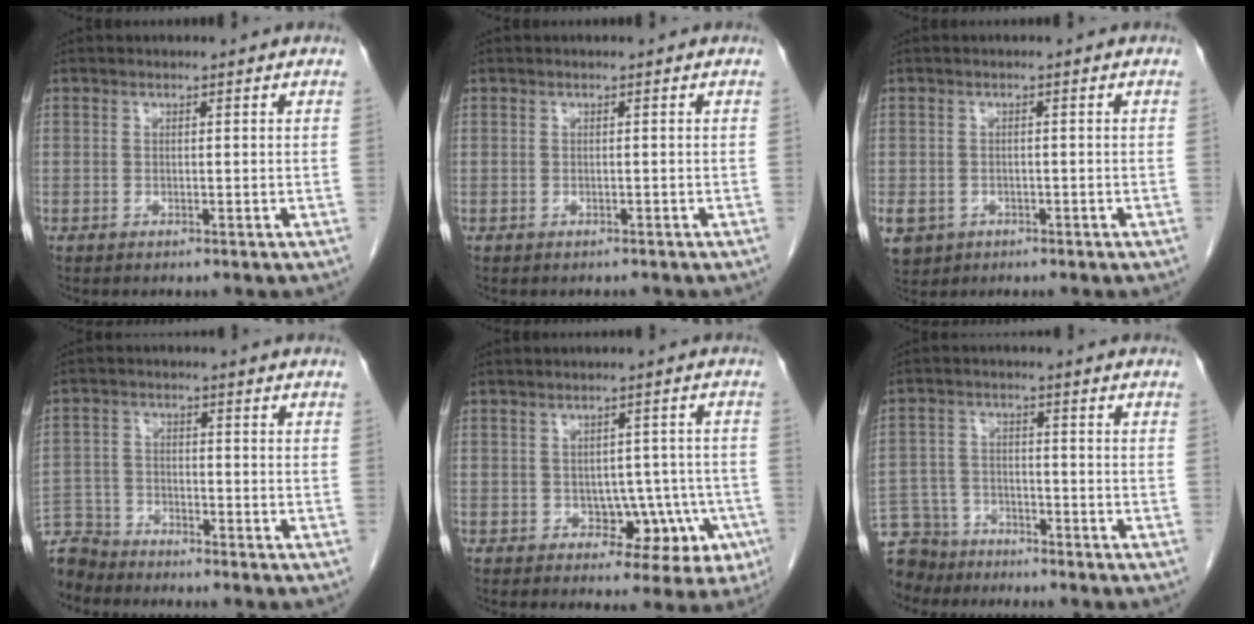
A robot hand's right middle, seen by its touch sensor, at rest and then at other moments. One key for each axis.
{"total": 0.9, "fx": -0.8, "fy": 0.4, "fz": 0.0, "tx": -0.012, "ty": -0.001, "tz": -0.012}
{"total": 10.0, "fx": -4.2, "fy": 8.4, "fz": 3.5, "tx": -0.110, "ty": -0.002, "tz": -0.056}
{"total": 7.5, "fx": -7.1, "fy": 2.3, "fz": -0.2, "tx": 0.000, "ty": 0.001, "tz": -0.142}
{"total": 6.9, "fx": -2.1, "fy": 4.7, "fz": 4.6, "tx": -0.041, "ty": 0.020, "tz": -0.016}
{"total": 11.1, "fx": -9.6, "fy": 5.4, "fz": 1.6, "tx": -0.048, "ty": 0.007, "tz": -0.164}